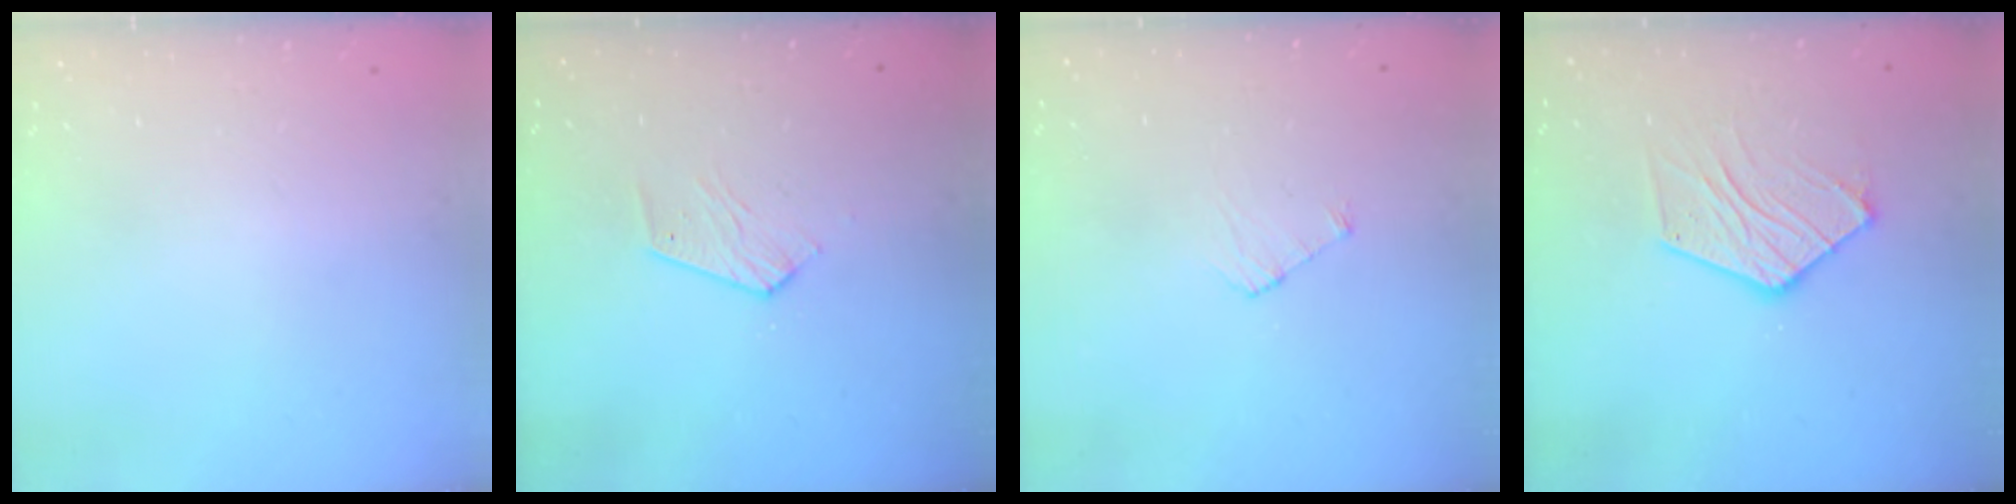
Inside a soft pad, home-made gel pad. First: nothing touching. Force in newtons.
{"total": 5.6, "press": 5.6, "slide": 0.5}
{"total": 3.6, "press": 3.6, "slide": 0.2}
{"total": 11.9, "press": 11.8, "slide": 0.9}